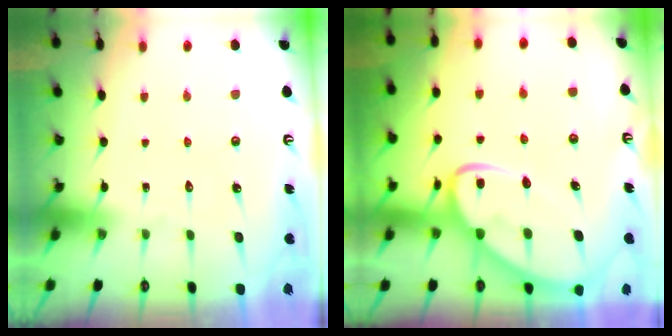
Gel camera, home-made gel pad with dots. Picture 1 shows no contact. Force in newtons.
{"total": 11.6, "press": 11.5, "slide": 1.1}